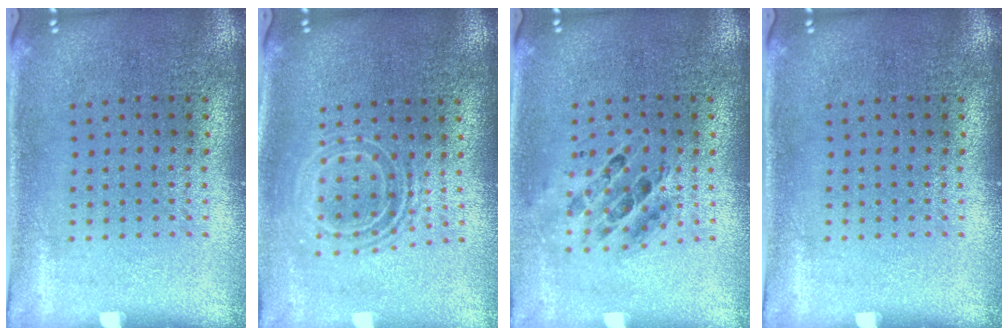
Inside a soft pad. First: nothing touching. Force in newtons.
{"total": 1.6, "press": 1.3, "slide": 0.9}
{"total": 0.5, "press": 0.5, "slide": 0.2}
{"total": 0.0}